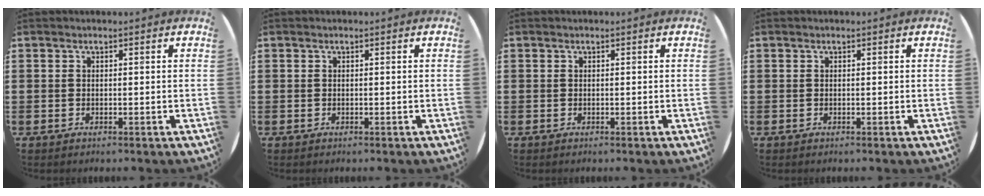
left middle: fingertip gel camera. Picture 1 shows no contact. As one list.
[{"total": 0.0}, {"total": 0.0}, {"total": 0.0}]